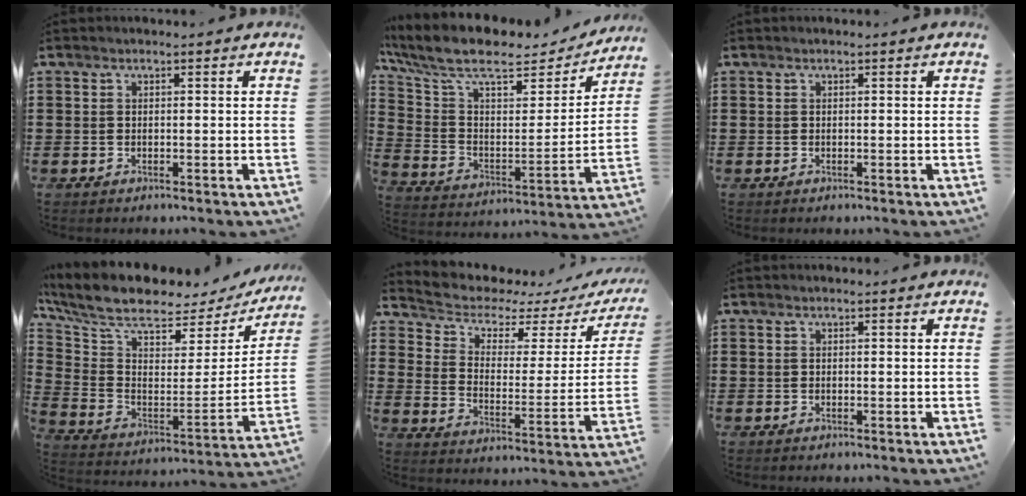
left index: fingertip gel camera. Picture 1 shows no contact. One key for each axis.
{"total": 10.9, "fx": 8.3, "fy": 3.3, "fz": 6.2, "tx": -0.156, "ty": -0.046, "tz": 0.144}
{"total": 0.0}
{"total": 8.5, "fx": 6.9, "fy": 2.0, "fz": 4.6, "tx": -0.122, "ty": -0.057, "tz": 0.119}
{"total": 3.8, "fx": 3.2, "fy": 1.7, "fz": 1.2, "tx": -0.051, "ty": -0.026, "tz": 0.047}
{"total": 0.0}